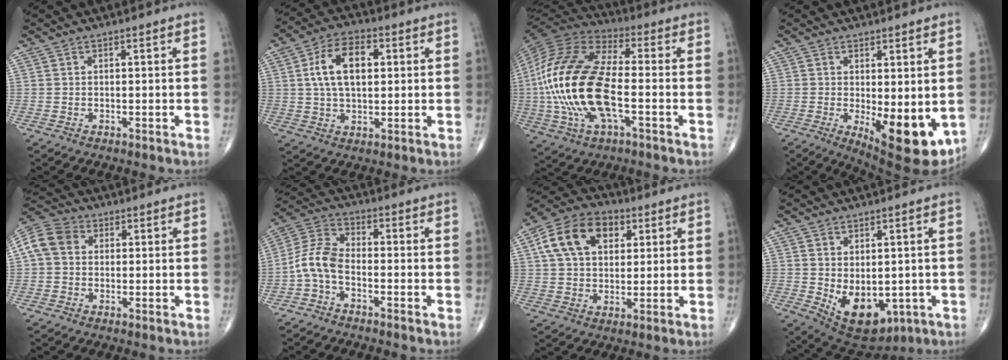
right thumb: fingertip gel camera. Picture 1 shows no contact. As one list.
[{"total": 11.1, "force": [2.1, 6.4, 8.8], "torque": [-0.144, 0.010, 0.033]}, {"total": 23.9, "force": [-3.3, 10.7, 21.2], "torque": [-0.464, 0.013, -0.061]}, {"total": 12.3, "force": [-2.1, 4.8, 11.1], "torque": [-0.144, -0.028, -0.014]}, {"total": 8.1, "force": [1.4, 6.5, 4.6], "torque": [-0.085, 0.024, 0.016]}, {"total": 6.9, "force": [-2.5, 3.7, 5.2], "torque": [-0.108, 0.031, -0.064]}, {"total": 14.3, "force": [4.9, 9.7, 9.3], "torque": [-0.147, 0.007, 0.080]}, {"total": 11.3, "force": [-1.9, 6.9, 8.7], "torque": [-0.112, -0.010, -0.001]}]